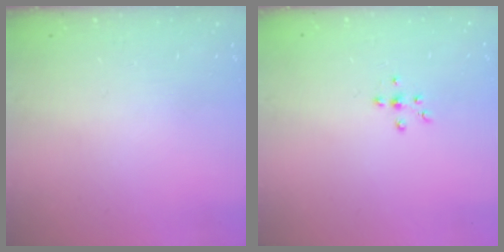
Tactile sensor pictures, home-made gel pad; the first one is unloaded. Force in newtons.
{"total": 3.4, "press": 3.3, "slide": 1.0}